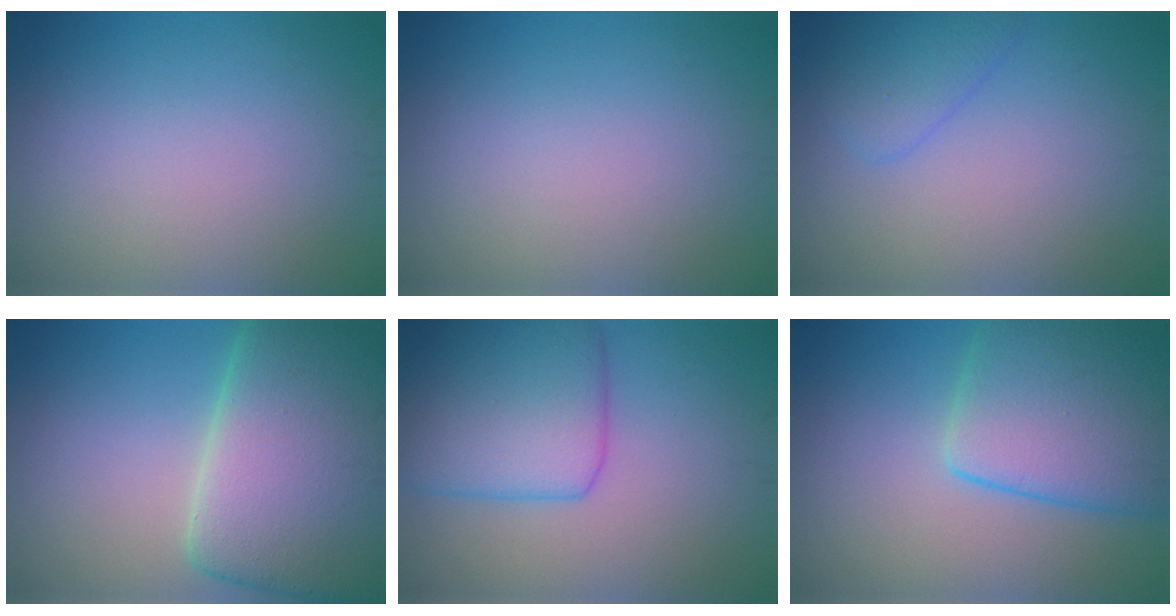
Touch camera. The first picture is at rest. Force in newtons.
{"total": 0.0}
{"total": 2.2, "press": 2.1, "slide": 0.2}
{"total": 15.1, "press": 15.1, "slide": 0.9}
{"total": 7.2, "press": 7.2, "slide": 0.1}
{"total": 8.8, "press": 8.7, "slide": 0.4}